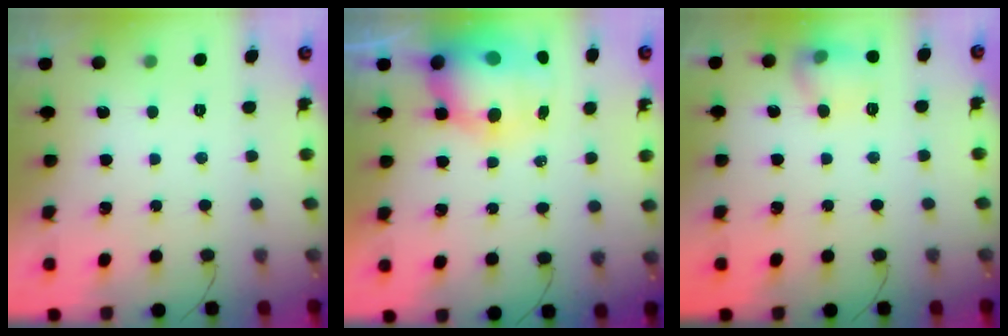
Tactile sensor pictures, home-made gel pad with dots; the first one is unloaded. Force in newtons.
{"total": 14.3, "press": 13.9, "slide": 3.2}
{"total": 10.0, "press": 10.0, "slide": 0.7}